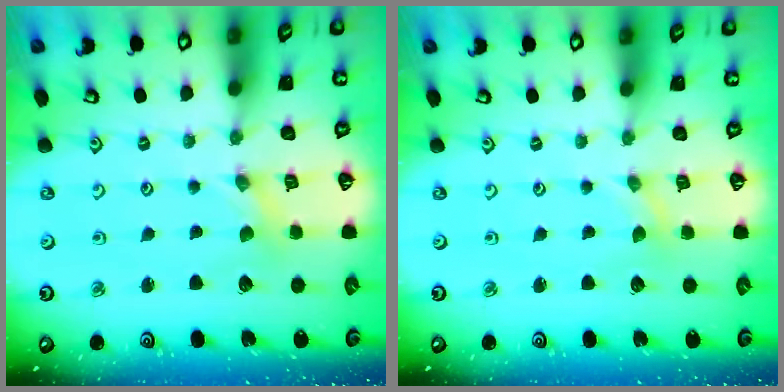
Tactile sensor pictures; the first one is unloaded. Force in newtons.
{"total": 0.0}